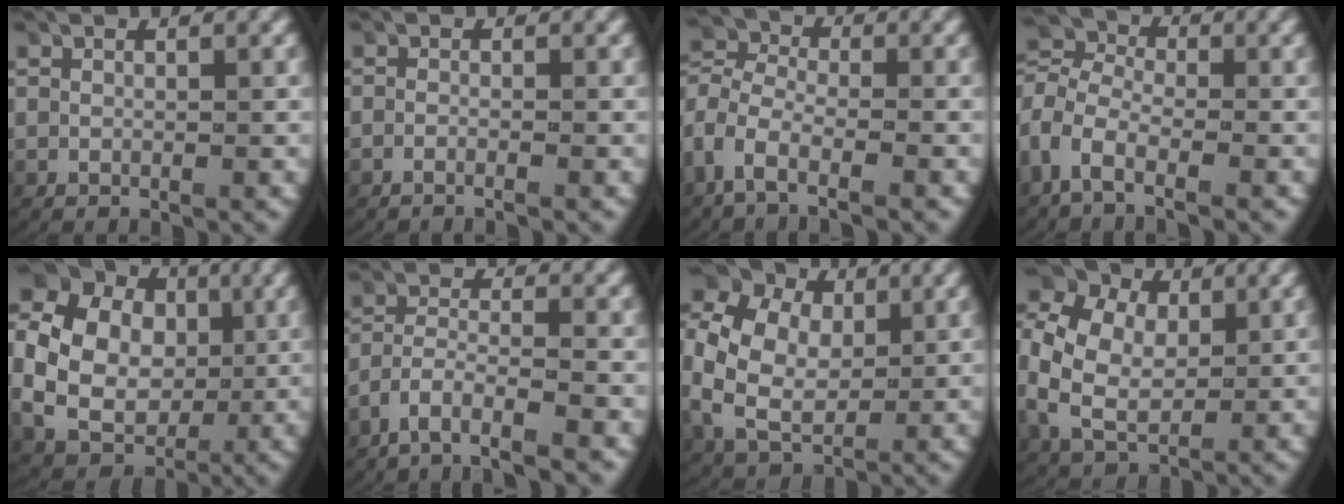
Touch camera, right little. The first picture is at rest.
{"total": 1.6, "force": [-1.4, 0.2, 0.7], "torque": [-0.020, 0.000, -0.026]}
{"total": 5.9, "force": [-0.7, 4.7, 3.4], "torque": [-0.094, -0.010, -0.023]}
{"total": 6.7, "force": [0.3, 5.6, 3.6], "torque": [-0.092, -0.002, -0.011]}
{"total": 14.4, "force": [1.6, 12.3, 7.3], "torque": [-0.163, -0.009, 0.015]}
{"total": 5.5, "force": [-4.4, 1.6, 2.8], "torque": [-0.067, -0.029, -0.063]}
{"total": 12.8, "force": [2.6, 10.5, 6.8], "torque": [-0.150, 0.006, 0.029]}
{"total": 11.5, "force": [2.5, 9.3, 6.3], "torque": [-0.146, 0.002, 0.031]}